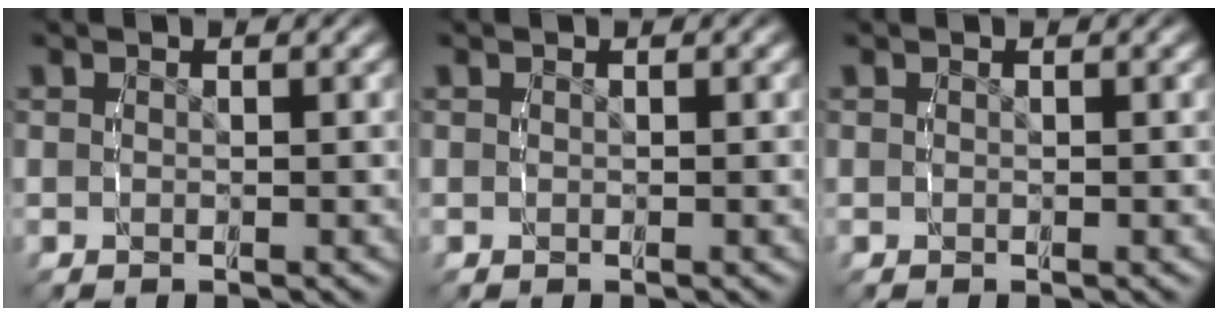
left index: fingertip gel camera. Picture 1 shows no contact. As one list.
[{"total": 0.0}, {"total": 0.0}]